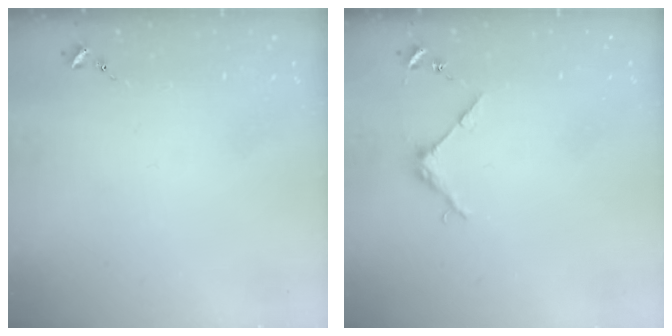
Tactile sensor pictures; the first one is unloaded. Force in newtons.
{"total": 3.8, "press": 3.7, "slide": 0.4}